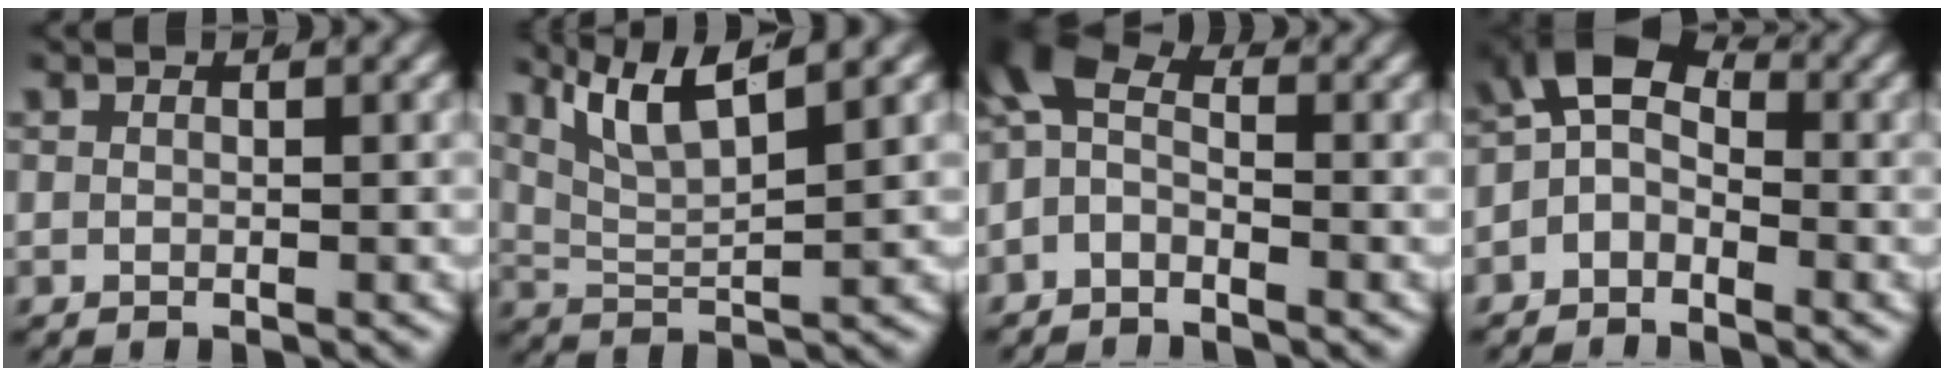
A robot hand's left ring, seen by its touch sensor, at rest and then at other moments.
{"total": 5.4, "force": [3.0, 2.3, 3.9], "torque": [-0.078, -0.008, 0.057]}
{"total": 6.3, "force": [0.9, 5.1, 3.6], "torque": [-0.087, -0.002, -0.001]}
{"total": 8.6, "force": [1.1, 6.8, 5.2], "torque": [-0.083, -0.009, 0.000]}